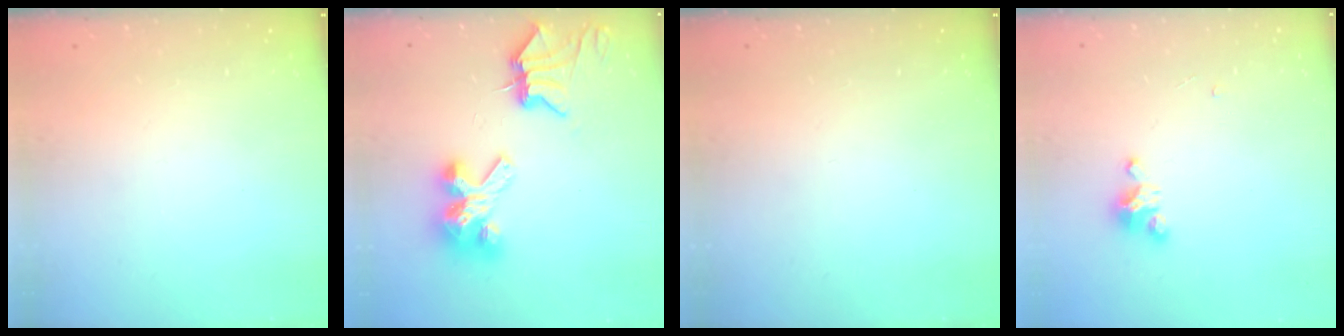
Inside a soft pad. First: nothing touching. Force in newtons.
{"total": 7.9, "press": 7.9, "slide": 0.9}
{"total": 0.0}
{"total": 2.9, "press": 2.9, "slide": 0.3}